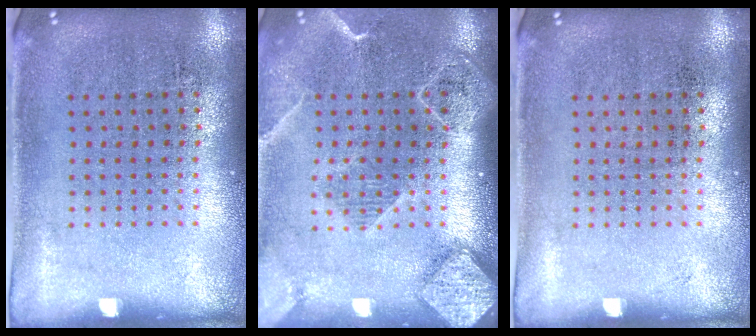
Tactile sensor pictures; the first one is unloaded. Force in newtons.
{"total": 2.2, "press": 1.9, "slide": 1.1}
{"total": 0.0}